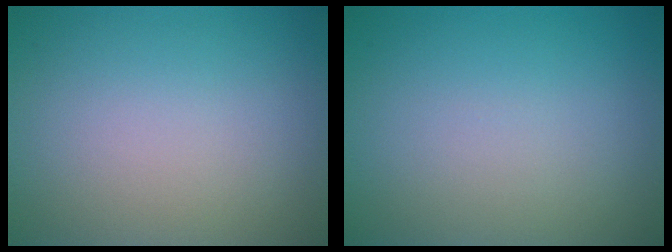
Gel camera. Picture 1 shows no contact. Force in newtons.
{"total": 0.0}